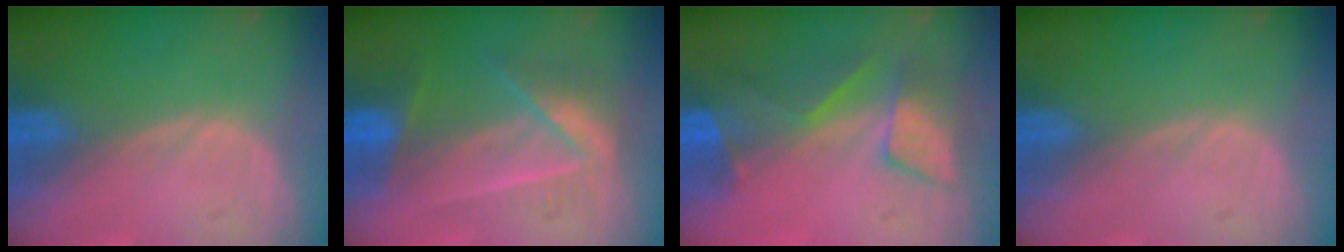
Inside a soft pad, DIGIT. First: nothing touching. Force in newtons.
{"total": 7.3, "press": 6.6, "slide": 3.0}
{"total": 8.6, "press": 7.2, "slide": 4.7}
{"total": 0.0}